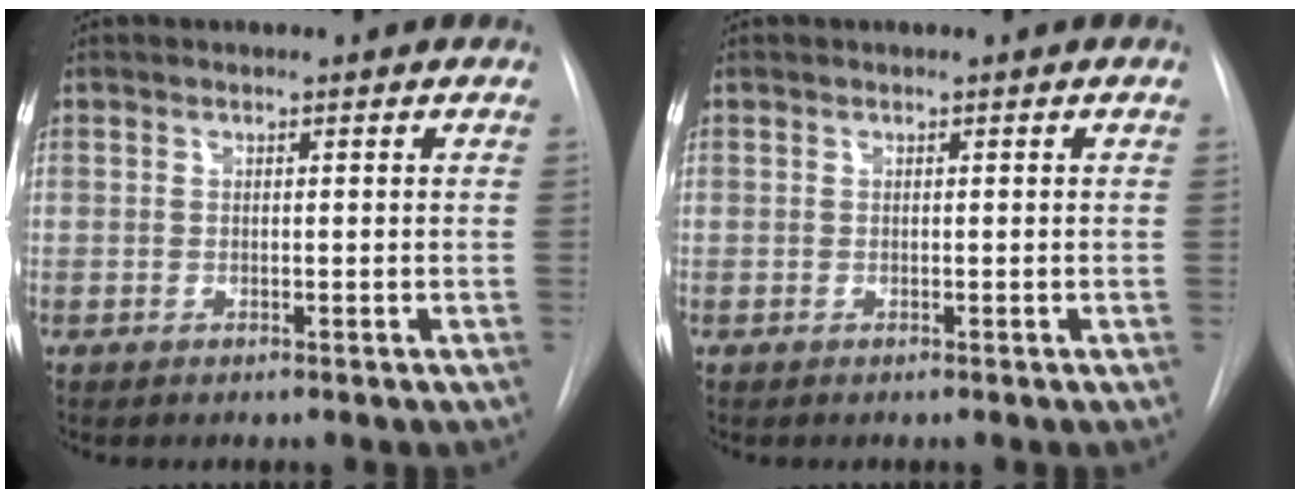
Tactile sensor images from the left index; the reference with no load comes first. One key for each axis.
{"total": 0.0}